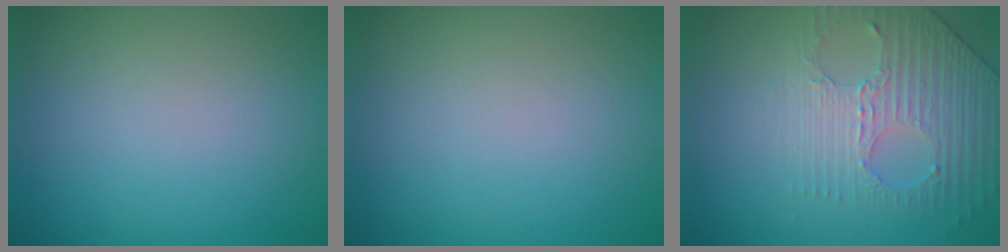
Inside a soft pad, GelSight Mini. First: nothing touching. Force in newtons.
{"total": 0.0}
{"total": 4.4, "press": 3.2, "slide": 3.0}